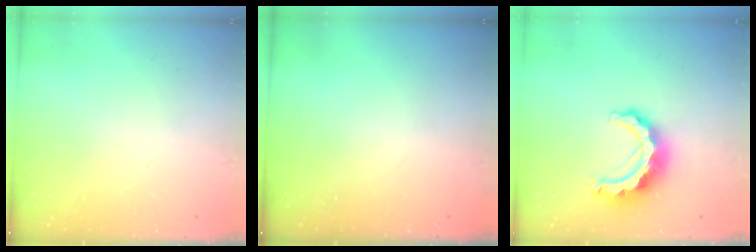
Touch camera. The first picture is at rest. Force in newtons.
{"total": 0.0}
{"total": 11.6, "press": 11.5, "slide": 1.0}